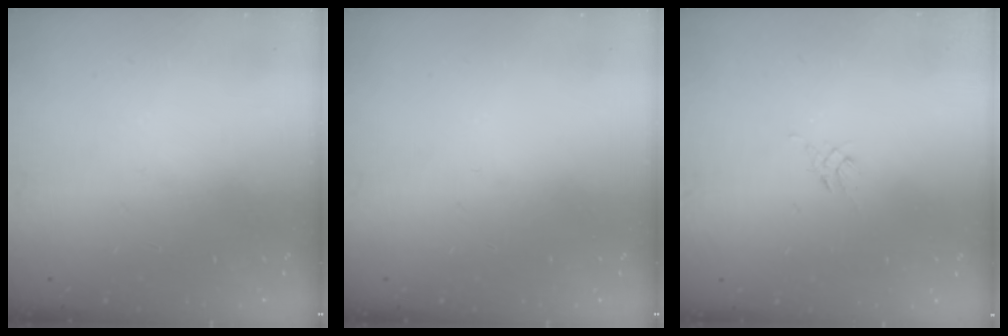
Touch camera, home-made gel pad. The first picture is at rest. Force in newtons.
{"total": 0.0}
{"total": 2.6, "press": 2.5, "slide": 0.7}